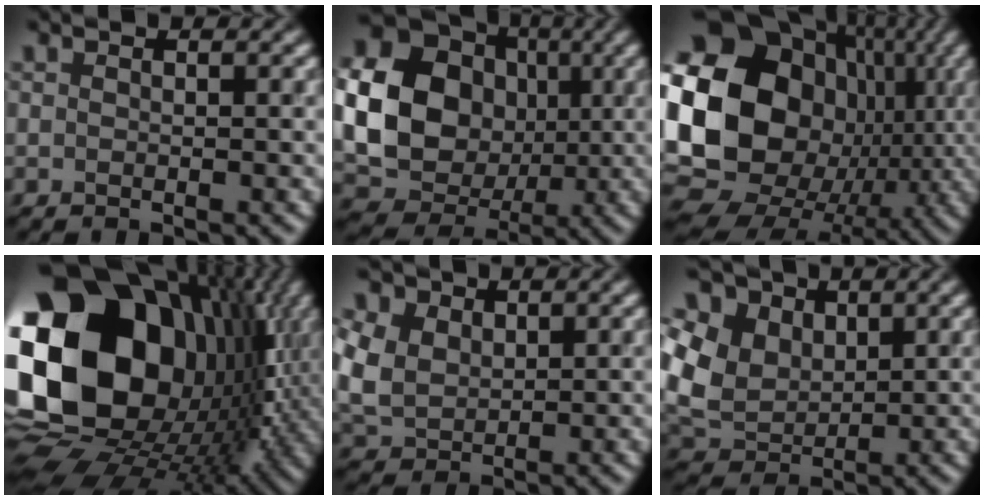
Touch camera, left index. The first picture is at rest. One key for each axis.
{"total": 19.1, "fx": 2.2, "fy": 17.3, "fz": 7.7, "tx": -0.183, "ty": 0.019, "tz": 0.010}
{"total": 21.0, "fx": 1.3, "fy": 17.5, "fz": 11.6, "tx": -0.230, "ty": -0.002, "tz": 0.019}
{"total": 23.1, "fx": 2.9, "fy": 17.5, "fz": 14.8, "tx": -0.303, "ty": -0.026, "tz": 0.054}
{"total": 9.4, "fx": 3.7, "fy": 7.0, "fz": 5.0, "tx": -0.139, "ty": 0.039, "tz": 0.066}
{"total": 10.6, "fx": 4.1, "fy": 7.8, "fz": 5.9, "tx": -0.139, "ty": 0.039, "tz": 0.064}